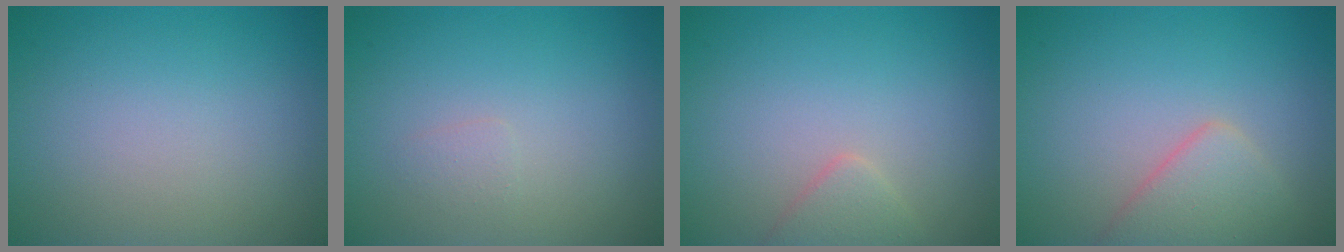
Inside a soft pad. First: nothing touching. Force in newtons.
{"total": 0.7, "press": 0.7, "slide": 0.1}
{"total": 1.6, "press": 1.6, "slide": 0.1}
{"total": 3.1, "press": 3.1, "slide": 0.0}